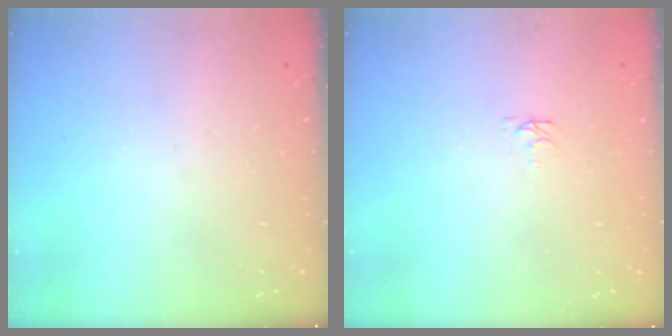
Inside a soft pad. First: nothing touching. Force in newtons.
{"total": 3.4, "press": 3.4, "slide": 0.4}